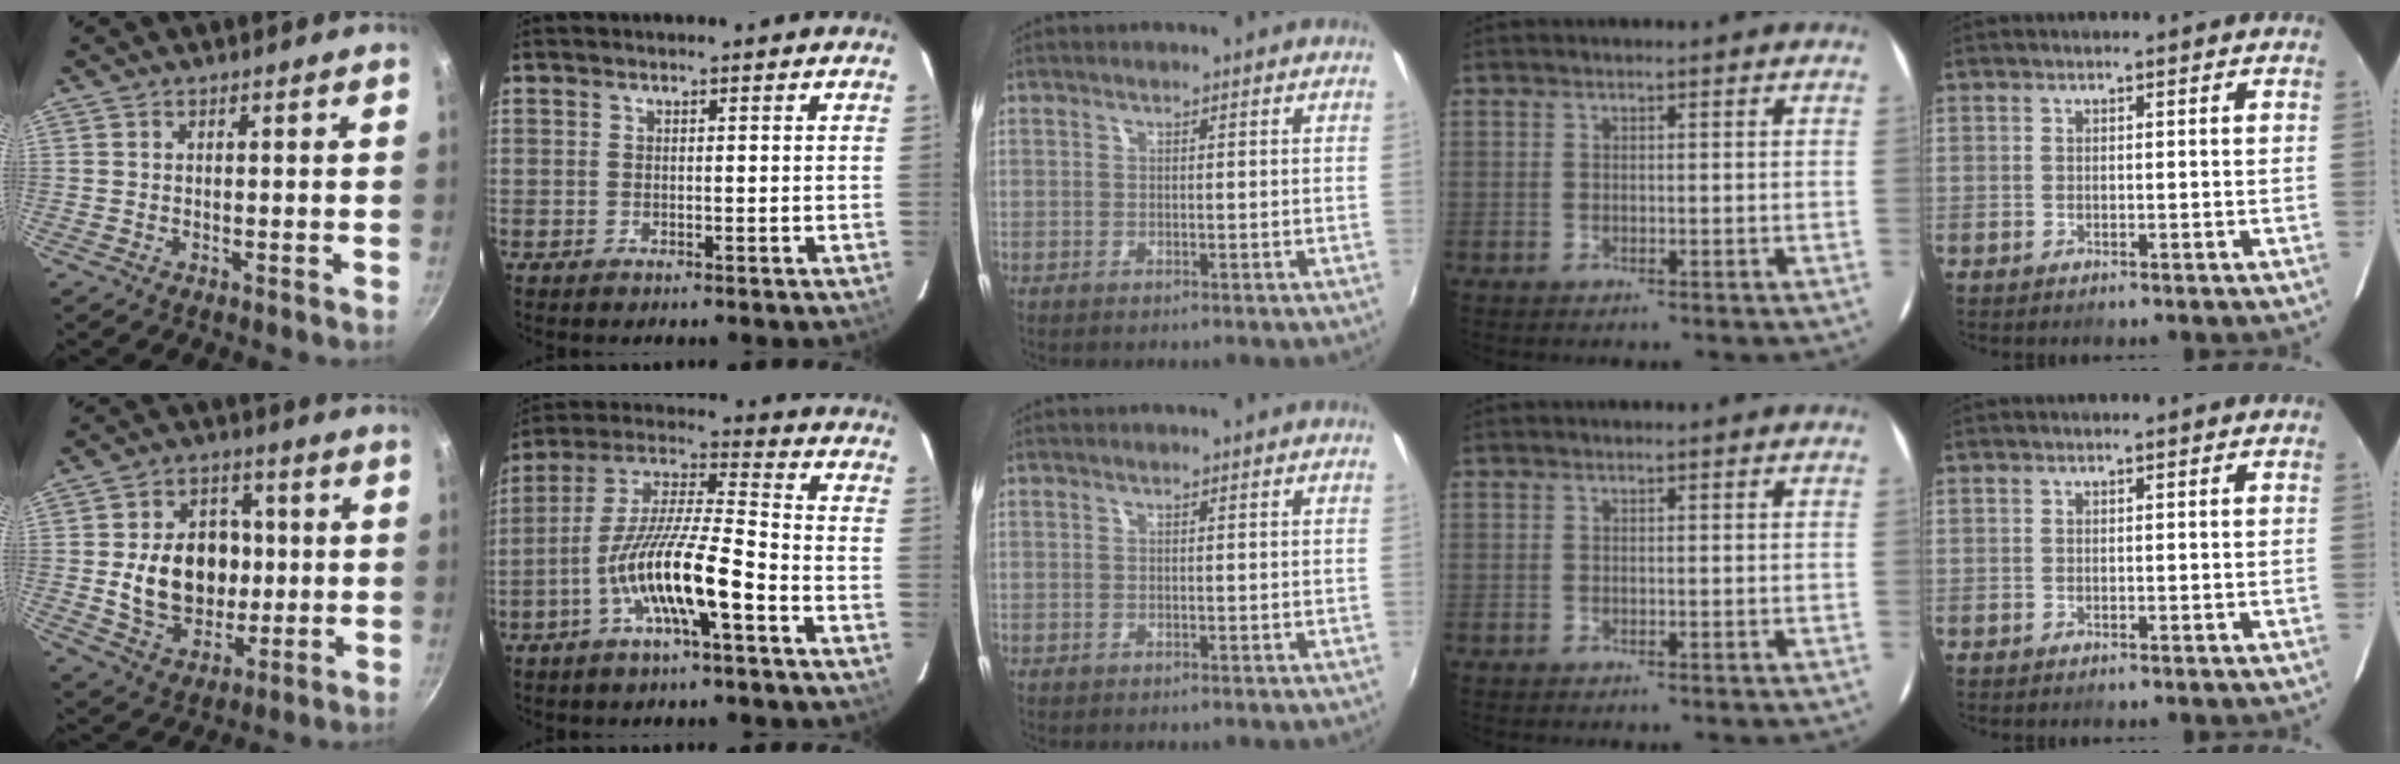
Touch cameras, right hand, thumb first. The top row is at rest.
{"thumb": {"total": 16.2, "force": [0.2, 12.5, 10.3], "torque": [-0.130, 0.011, 0.010]}, "index": {"total": 13.9, "force": [-6.1, 1.6, 12.4], "torque": [-0.241, 0.000, -0.120]}}